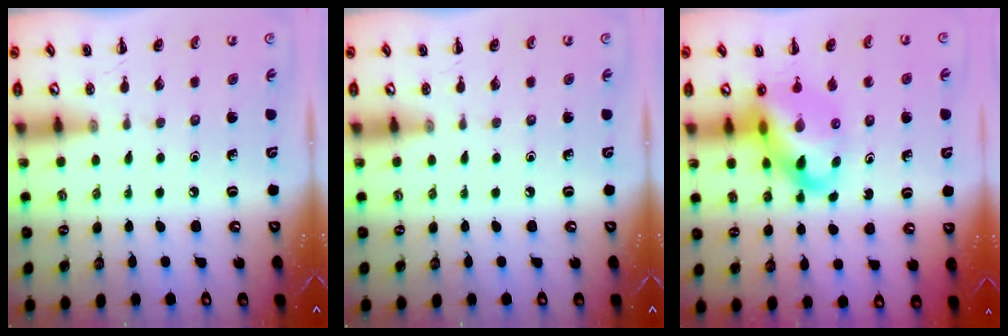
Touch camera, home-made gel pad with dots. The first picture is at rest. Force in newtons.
{"total": 0.0}
{"total": 13.4, "press": 12.9, "slide": 3.6}